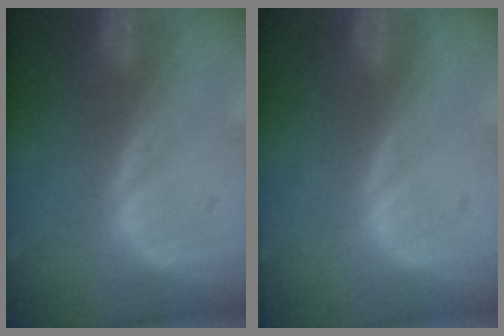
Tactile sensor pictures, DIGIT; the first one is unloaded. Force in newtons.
{"total": 0.6, "press": 0.0, "slide": 0.6}